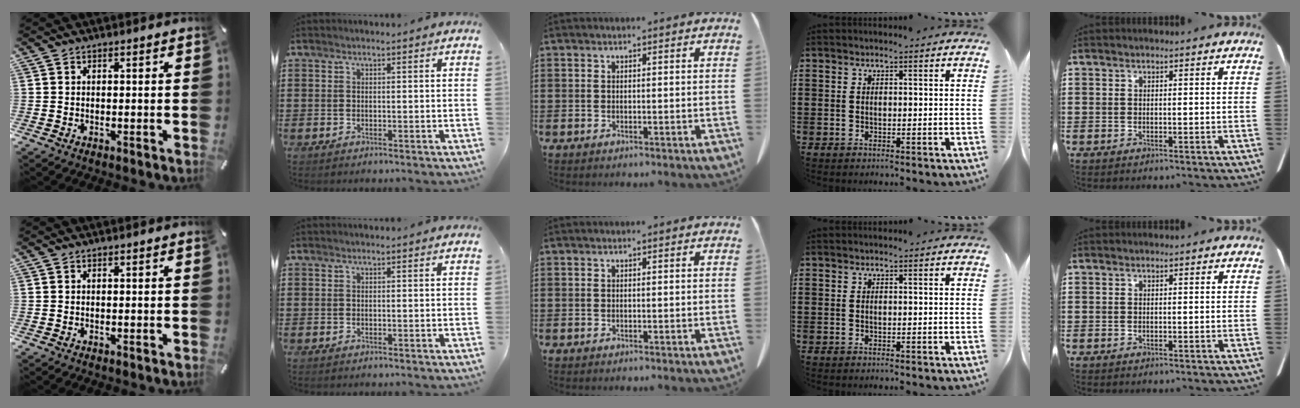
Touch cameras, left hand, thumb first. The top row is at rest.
{}